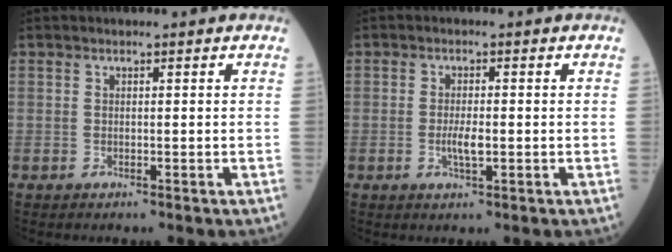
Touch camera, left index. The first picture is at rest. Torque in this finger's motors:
{"motor_torque": [0.40, 0.24, 0.08, 0.02]}